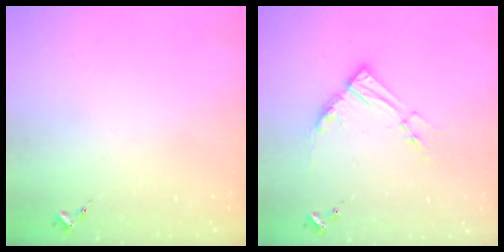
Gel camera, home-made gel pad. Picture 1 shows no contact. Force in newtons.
{"total": 10.3, "press": 10.2, "slide": 1.0}